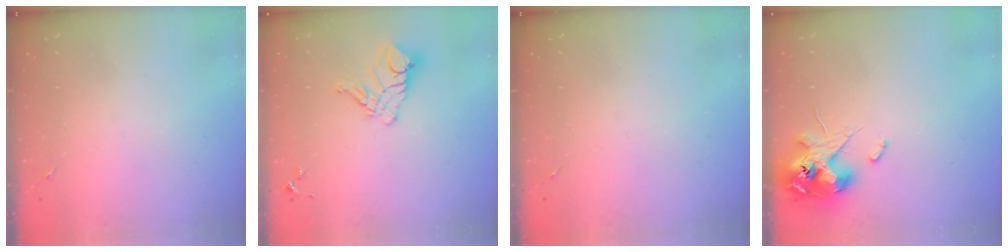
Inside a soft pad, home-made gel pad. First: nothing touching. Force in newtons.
{"total": 10.7, "press": 10.6, "slide": 1.1}
{"total": 0.0}
{"total": 12.4, "press": 12.2, "slide": 2.2}